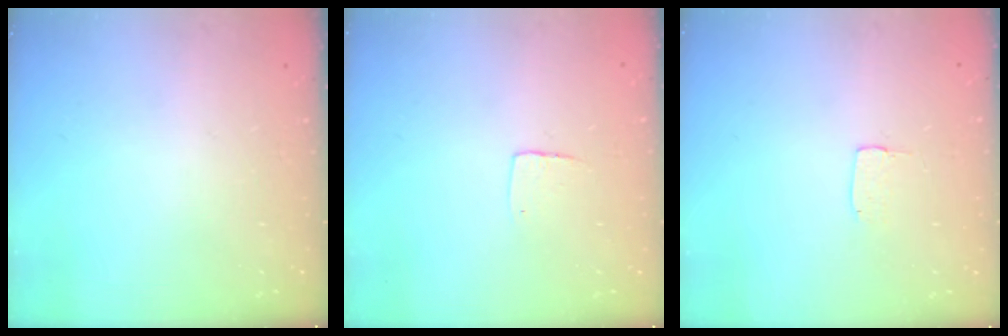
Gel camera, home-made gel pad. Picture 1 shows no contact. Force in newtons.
{"total": 3.9, "press": 3.8, "slide": 0.3}
{"total": 2.9, "press": 2.9, "slide": 0.2}